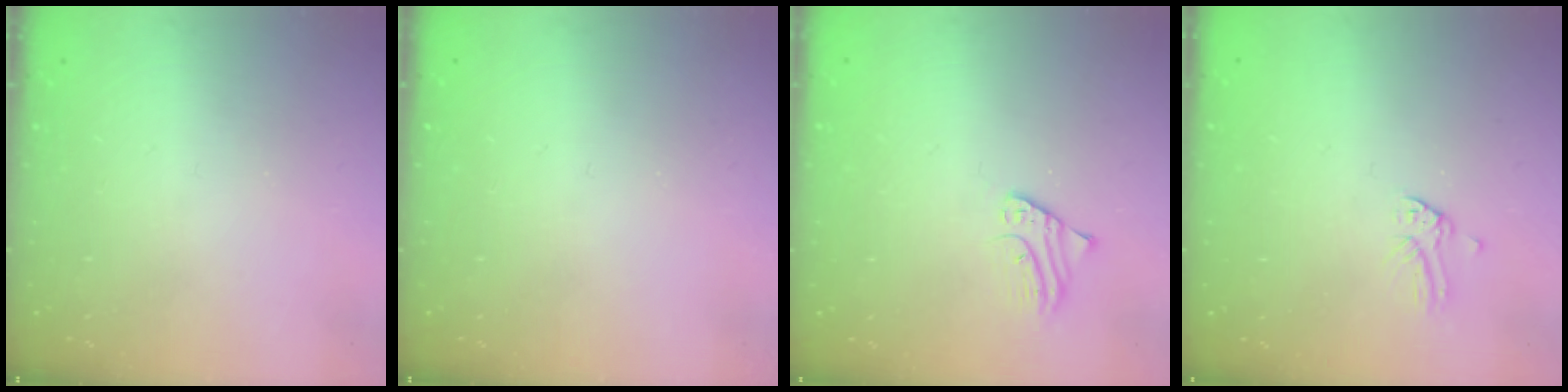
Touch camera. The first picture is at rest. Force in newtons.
{"total": 0.0}
{"total": 1.8, "press": 1.8, "slide": 0.2}
{"total": 0.0}